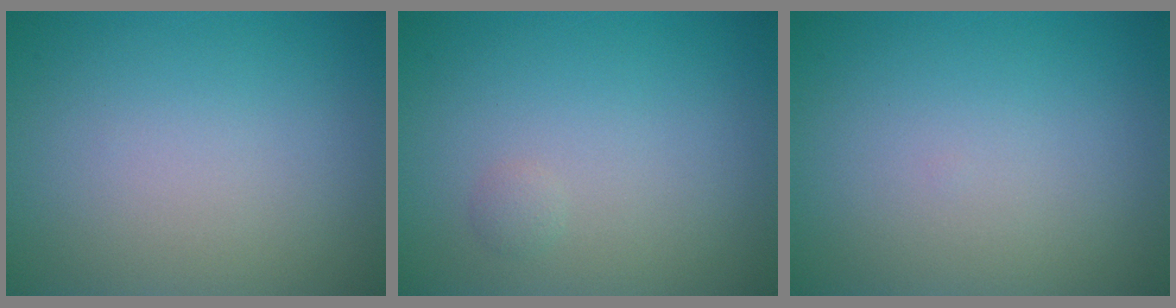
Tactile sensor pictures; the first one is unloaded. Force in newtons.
{"total": 0.6, "press": 0.6, "slide": 0.1}
{"total": 0.0}